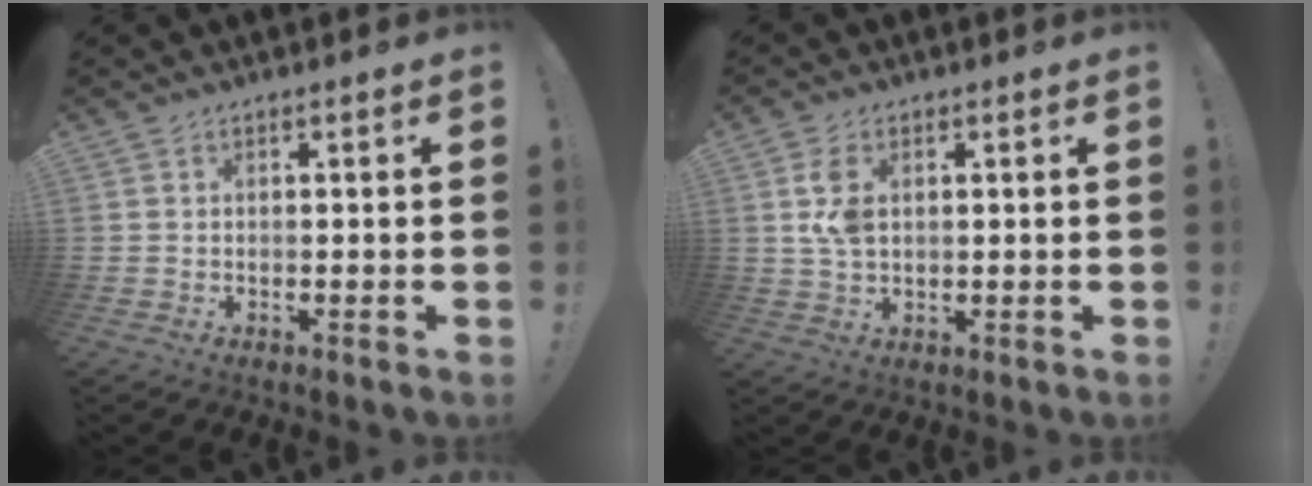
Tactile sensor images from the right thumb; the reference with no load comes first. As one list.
[{"total": 6.4, "force": [1.6, 4.0, 4.8], "torque": [-0.090, -0.003, 0.026]}]